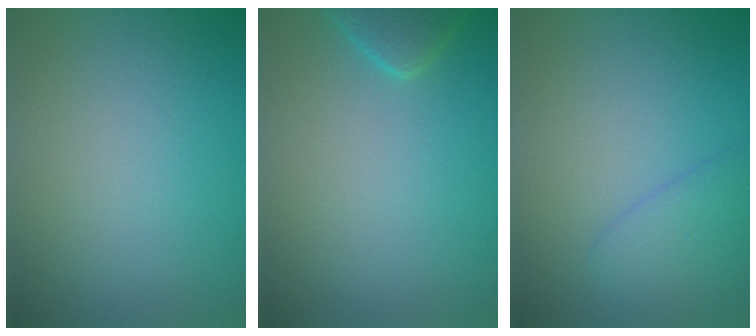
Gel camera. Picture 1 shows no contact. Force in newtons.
{"total": 2.5, "press": 2.5, "slide": 0.2}
{"total": 2.4, "press": 2.4, "slide": 0.1}